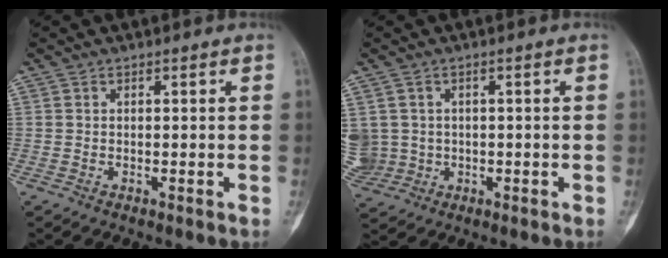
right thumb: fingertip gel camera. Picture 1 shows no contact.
{"total": 9.8, "force": [0.2, 9.2, 3.3], "torque": [-0.100, 0.023, 0.026]}